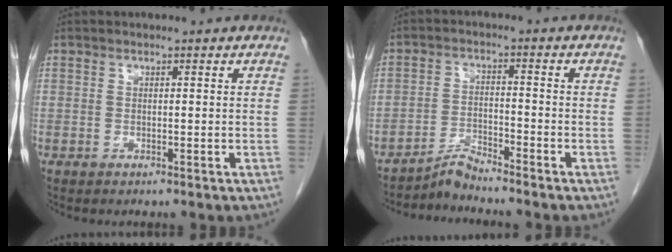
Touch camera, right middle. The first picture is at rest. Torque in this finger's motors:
{"motor_torque": [-0.03, -0.26, -0.02, -0.01]}